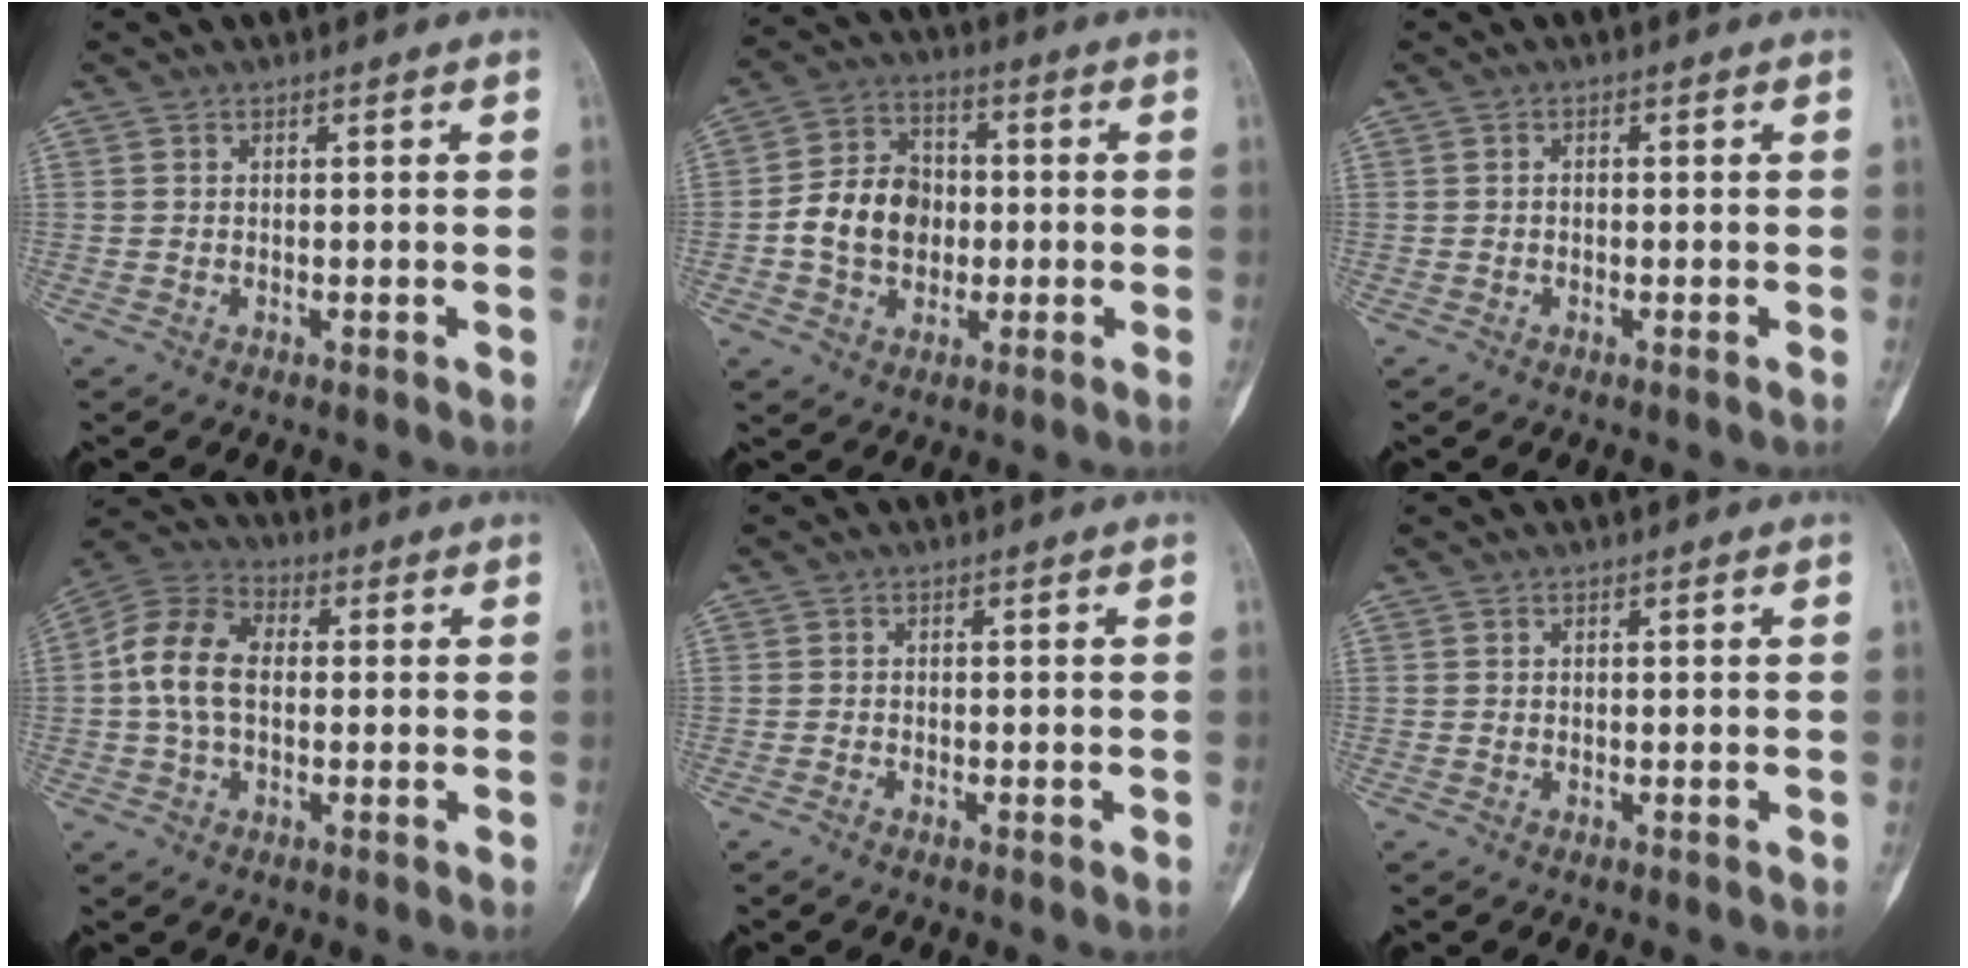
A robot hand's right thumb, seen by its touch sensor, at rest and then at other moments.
{"total": 11.5, "force": [-1.2, 8.9, 7.2], "torque": [-0.105, 0.026, -0.027]}
{"total": 0.7, "force": [-0.3, 0.2, 0.5], "torque": [-0.012, 0.000, -0.008]}
{"total": 11.0, "force": [0.2, 7.2, 8.2], "torque": [-0.160, 0.031, -0.006]}
{"total": 0.6, "force": [-0.5, 0.1, 0.3], "torque": [-0.010, -0.001, -0.012]}
{"total": 0.0}